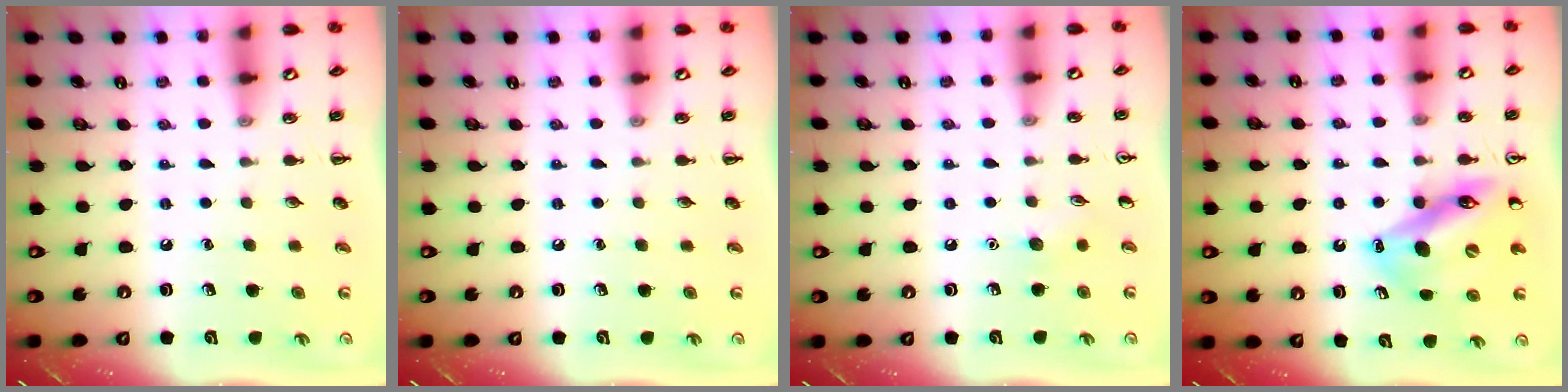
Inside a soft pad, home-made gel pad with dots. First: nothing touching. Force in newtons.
{"total": 0.0}
{"total": 4.5, "press": 4.3, "slide": 1.2}
{"total": 12.8, "press": 12.1, "slide": 4.2}